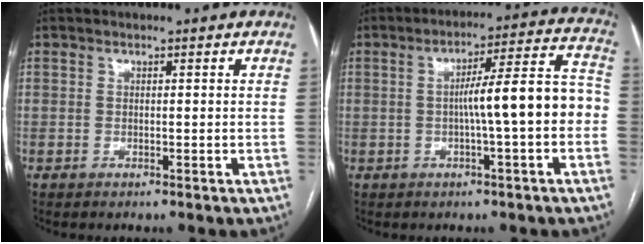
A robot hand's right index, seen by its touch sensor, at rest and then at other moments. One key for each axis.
{"total": 10.5, "fx": -1.6, "fy": 0.6, "fz": 10.4, "tx": -0.144, "ty": 0.037, "tz": -0.027}